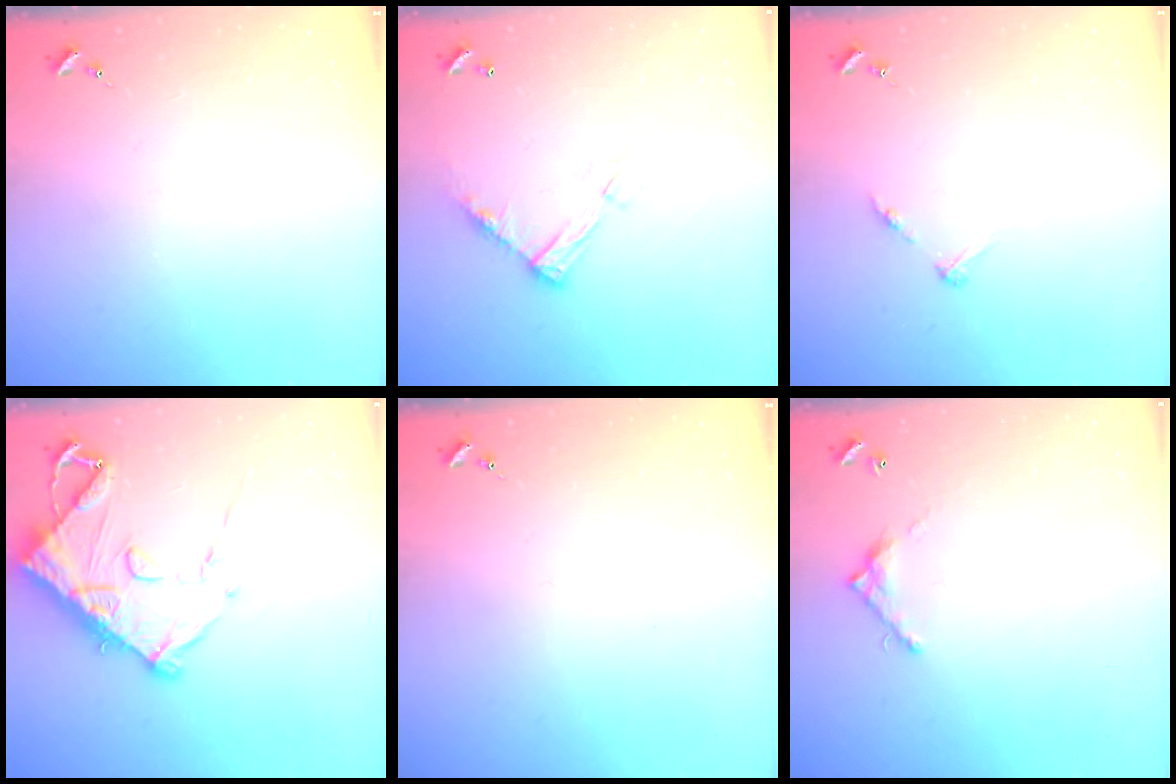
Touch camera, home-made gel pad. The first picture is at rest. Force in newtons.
{"total": 10.9, "press": 10.9, "slide": 0.4}
{"total": 4.4, "press": 4.3, "slide": 0.5}
{"total": 12.0, "press": 11.9, "slide": 1.1}
{"total": 0.0}
{"total": 6.5, "press": 6.5, "slide": 0.3}